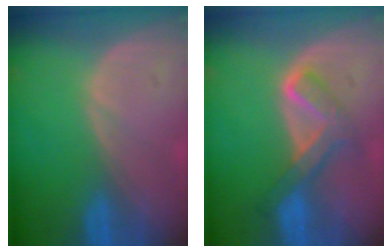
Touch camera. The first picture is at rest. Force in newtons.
{"total": 5.7, "press": 5.6, "slide": 1.2}